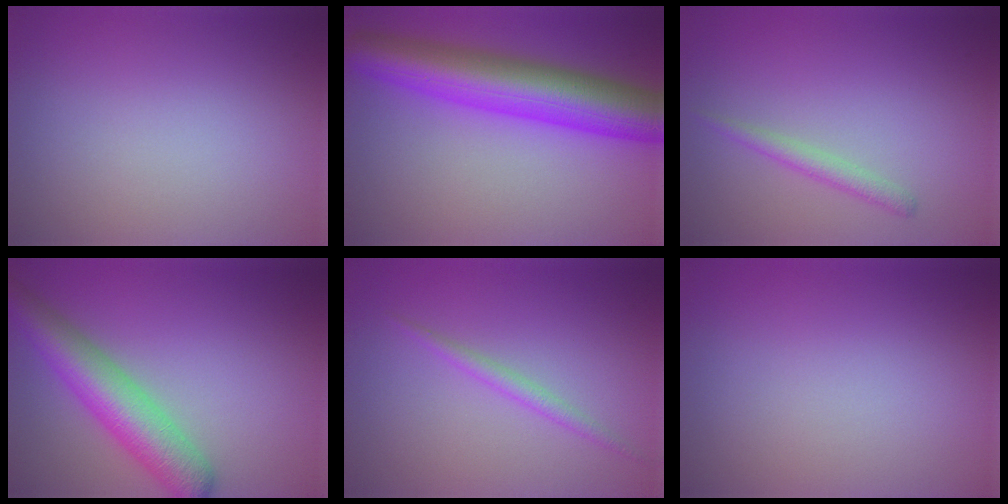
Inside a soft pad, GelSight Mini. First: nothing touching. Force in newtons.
{"total": 9.6, "press": 9.6, "slide": 0.2}
{"total": 1.5, "press": 1.5, "slide": 0.1}
{"total": 6.6, "press": 6.6, "slide": 0.2}
{"total": 1.4, "press": 1.4, "slide": 0.1}
{"total": 0.0}